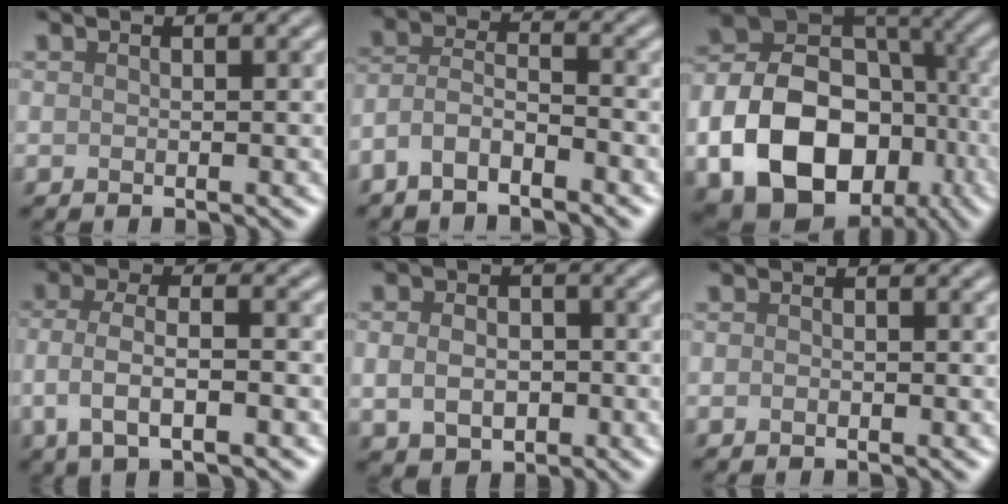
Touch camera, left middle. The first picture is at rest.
{"total": 3.5, "force": [-2.5, 1.2, 2.1], "torque": [-0.044, 0.006, -0.057]}
{"total": 15.1, "force": [-4.5, 11.1, 9.1], "torque": [-0.187, -0.020, -0.079]}
{"total": 4.8, "force": [-1.6, 1.7, 4.2], "torque": [-0.088, -0.002, -0.031]}
{"total": 4.8, "force": [-0.7, 3.8, 2.8], "torque": [-0.042, -0.005, -0.017]}
{"total": 0.6, "force": [-0.3, 0.4, 0.4], "torque": [-0.006, -0.002, -0.007]}